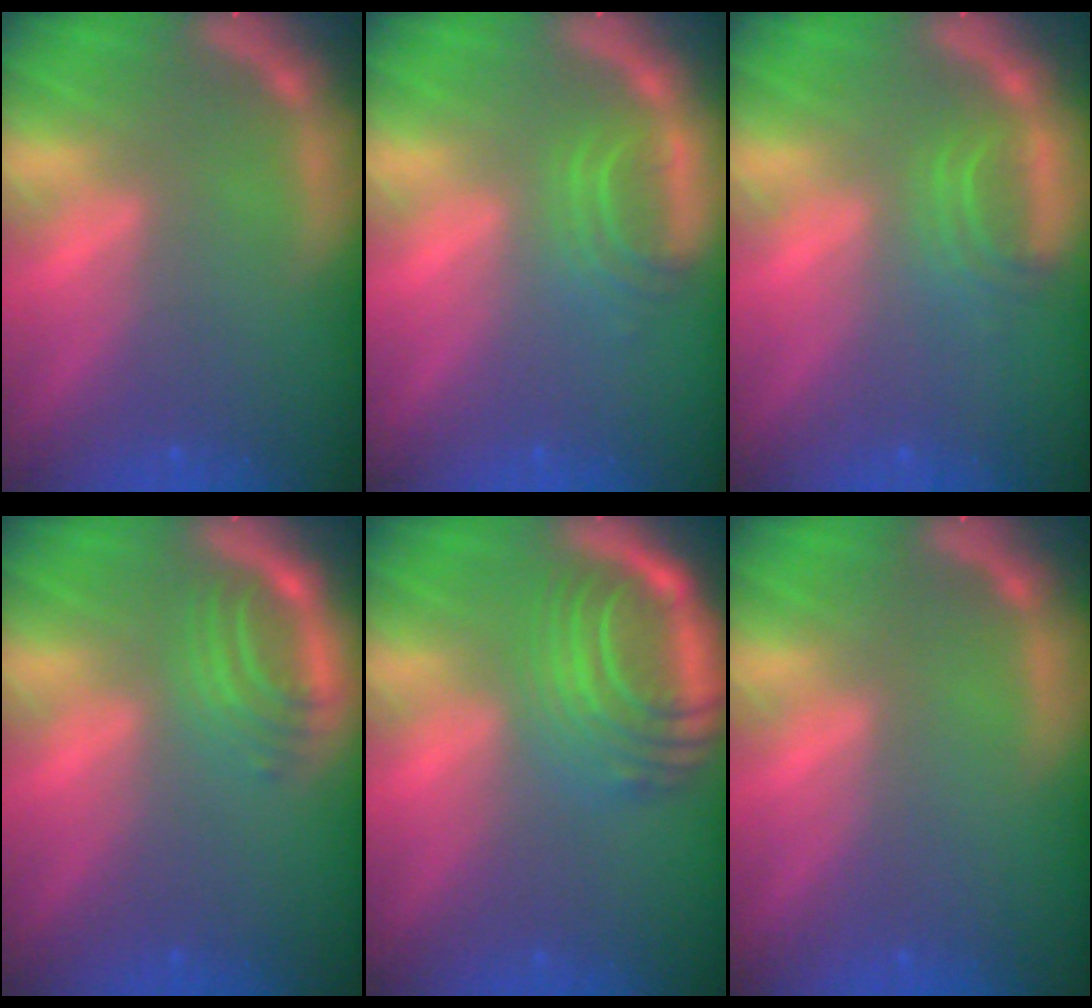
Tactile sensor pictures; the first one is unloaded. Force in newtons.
{"total": 2.9}
{"total": 2.5}
{"total": 3.4}
{"total": 8.5}
{"total": 0.0}